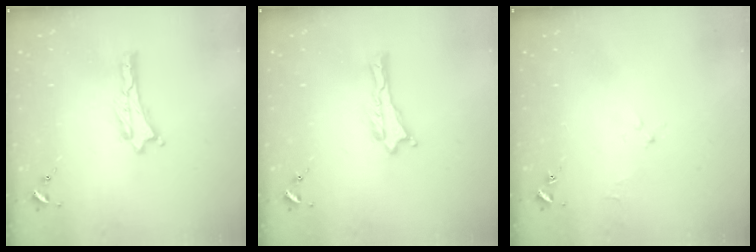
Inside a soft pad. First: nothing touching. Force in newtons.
{"total": 0.0}
{"total": 1.7, "press": 1.6, "slide": 0.3}